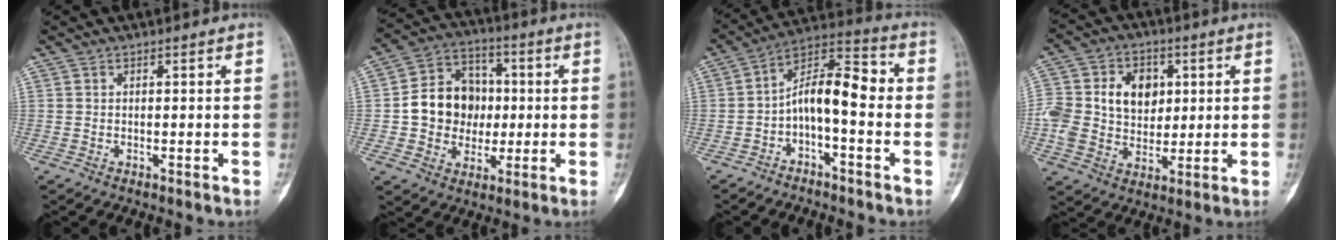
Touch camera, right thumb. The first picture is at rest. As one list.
[{"total": 13.1, "force": [-0.1, 11.2, 6.8], "torque": [-0.072, 0.025, -0.002]}, {"total": 10.6, "force": [-2.1, 4.7, 9.3], "torque": [-0.145, 0.061, -0.044]}, {"total": 16.8, "force": [2.7, 13.0, 10.2], "torque": [-0.185, 0.014, 0.056]}]